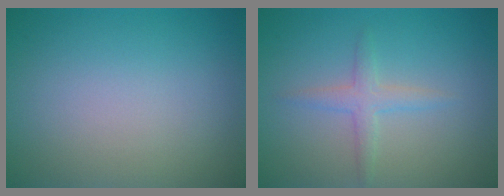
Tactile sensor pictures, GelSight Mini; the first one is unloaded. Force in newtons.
{"total": 1.7, "press": 1.7, "slide": 0.1}